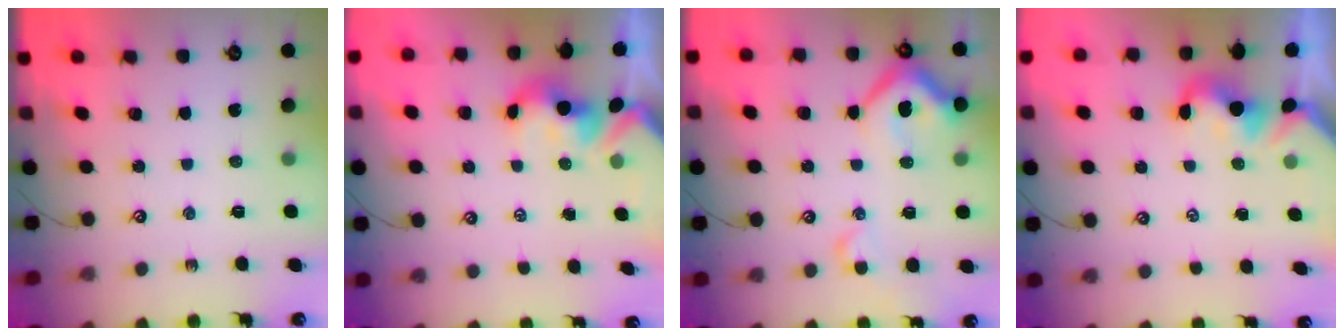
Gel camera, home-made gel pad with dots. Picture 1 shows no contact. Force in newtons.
{"total": 2.0, "press": 1.9, "slide": 0.7}
{"total": 10.0, "press": 9.8, "slide": 1.8}
{"total": 1.2, "press": 1.1, "slide": 0.2}